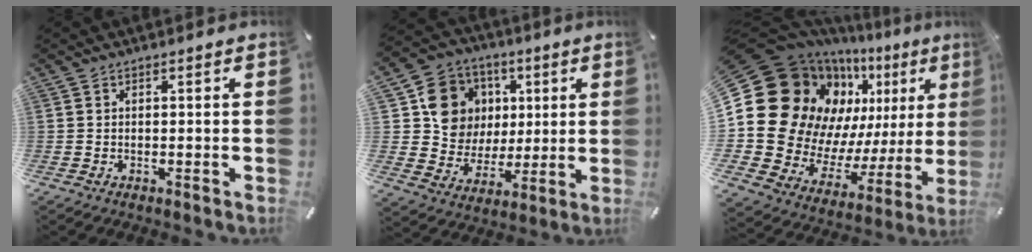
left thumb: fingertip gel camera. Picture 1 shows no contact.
{"total": 14.6, "force": [4.1, 13.4, 4.3], "torque": [-0.062, -0.015, 0.087]}
{"total": 20.1, "force": [9.4, 15.2, 9.1], "torque": [-0.133, -0.113, 0.206]}